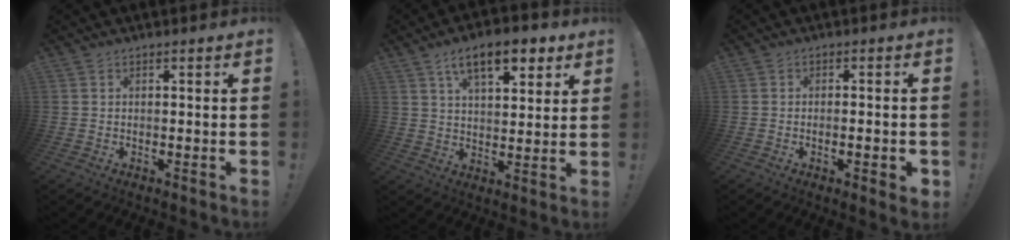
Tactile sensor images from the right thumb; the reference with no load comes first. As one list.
[{"total": 12.5, "force": [7.0, 5.2, 9.0], "torque": [-0.130, -0.023, 0.119]}, {"total": 3.2, "force": [-1.1, 0.7, 3.0], "torque": [-0.042, 0.001, -0.017]}]